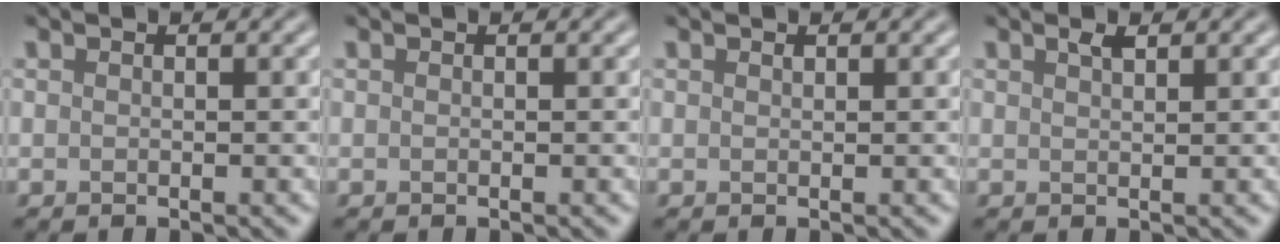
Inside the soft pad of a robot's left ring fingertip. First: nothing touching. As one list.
[{"total": 0.0}, {"total": 0.0}, {"total": 1.0, "force": [0.8, 0.3, 0.6], "torque": [-0.012, -0.001, 0.014]}]